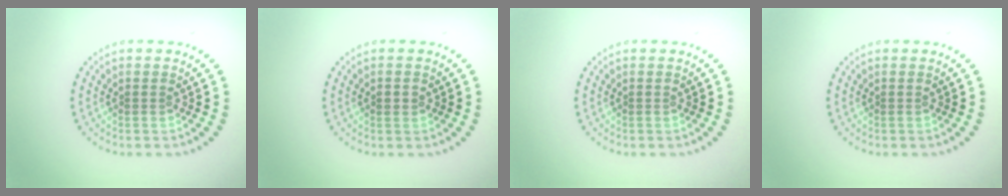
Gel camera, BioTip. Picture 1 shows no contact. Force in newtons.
{"total": 1.2, "press": 1.2, "slide": 0.1}
{"total": 0.0}
{"total": 0.0}